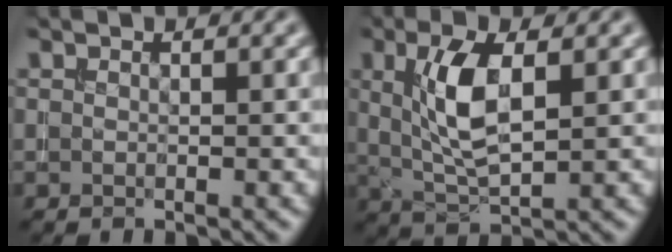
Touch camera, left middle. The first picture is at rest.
{"total": 5.5, "force": [1.2, 2.2, 4.9], "torque": [-0.103, 0.004, 0.026]}